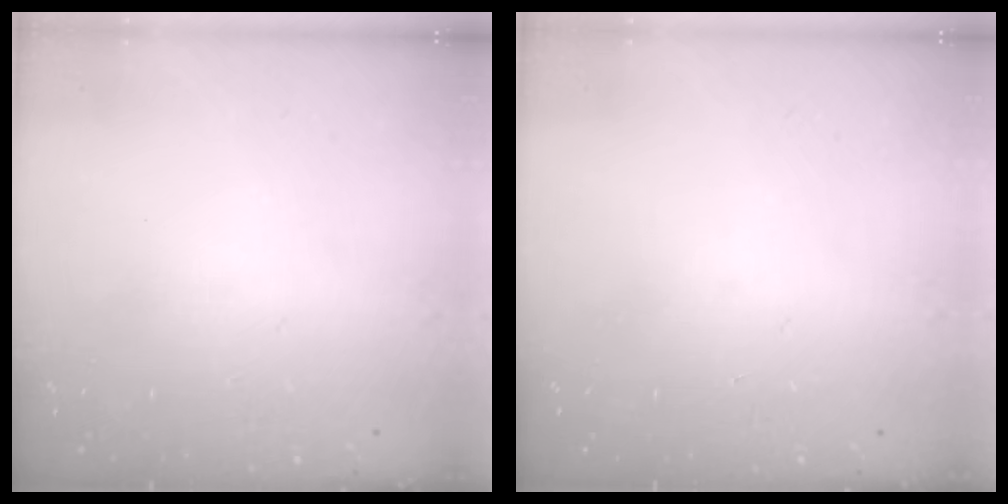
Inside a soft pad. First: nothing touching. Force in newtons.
{"total": 0.0}